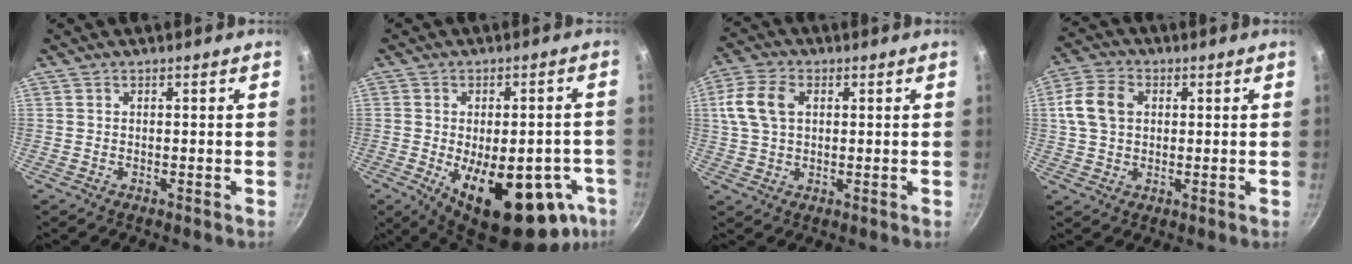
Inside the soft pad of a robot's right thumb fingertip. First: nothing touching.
{"total": 22.8, "force": [-7.7, 11.0, 18.5], "torque": [-0.213, 0.002, -0.089]}
{"total": 8.5, "force": [1.9, 5.6, 6.1], "torque": [-0.118, 0.011, 0.031]}
{"total": 8.5, "force": [1.5, 6.2, 5.5], "torque": [-0.098, 0.010, 0.019]}